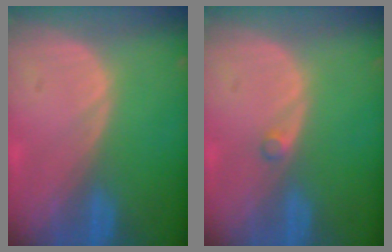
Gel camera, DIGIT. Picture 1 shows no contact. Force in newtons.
{"total": 0.9, "press": 0.9, "slide": 0.2}